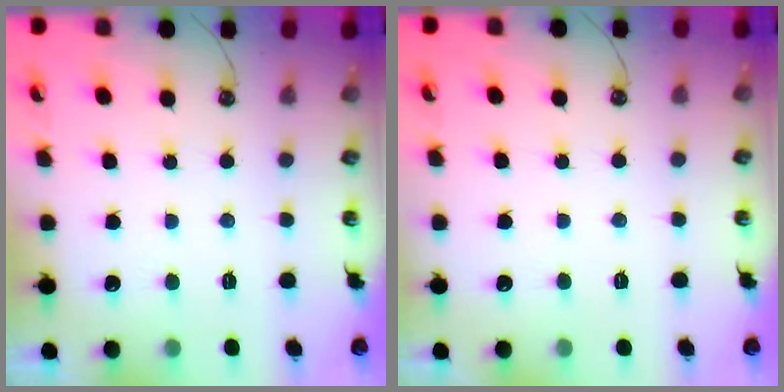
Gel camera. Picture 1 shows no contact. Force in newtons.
{"total": 0.0}